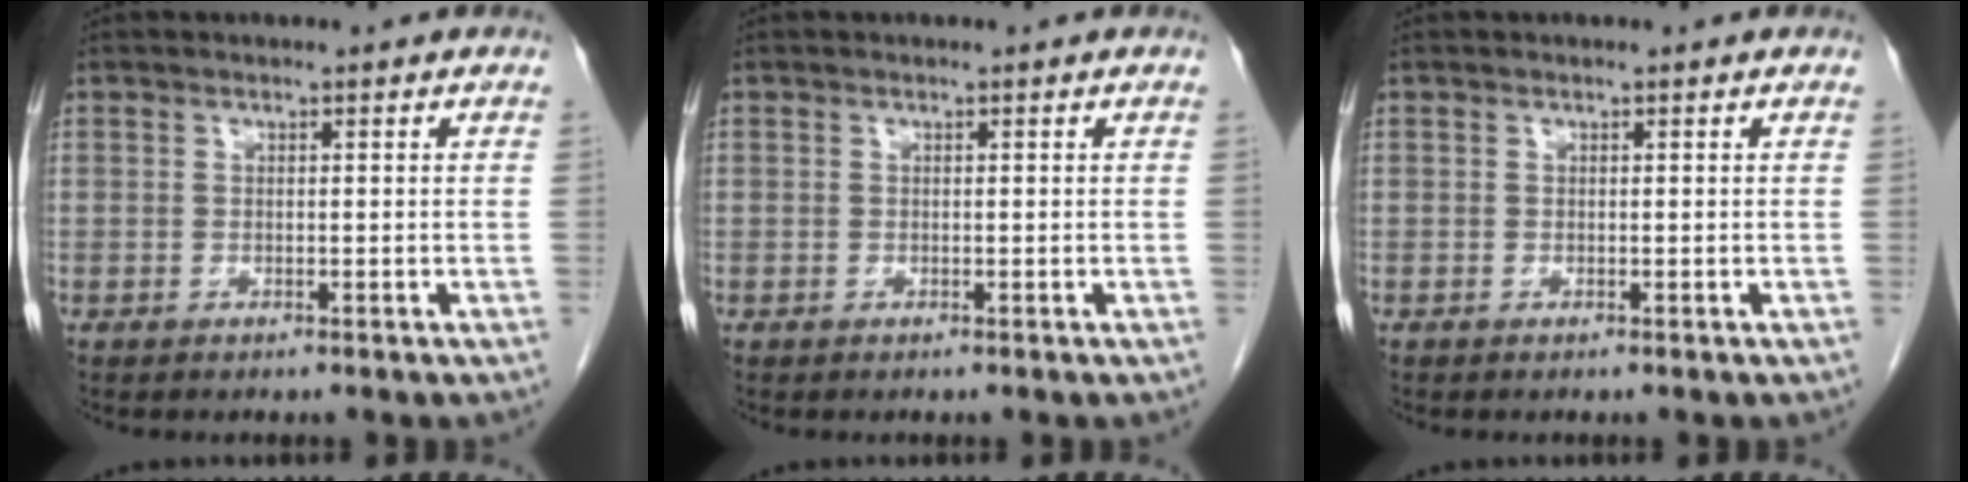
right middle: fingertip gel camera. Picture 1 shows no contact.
{"total": 0.0}
{"total": 0.0}